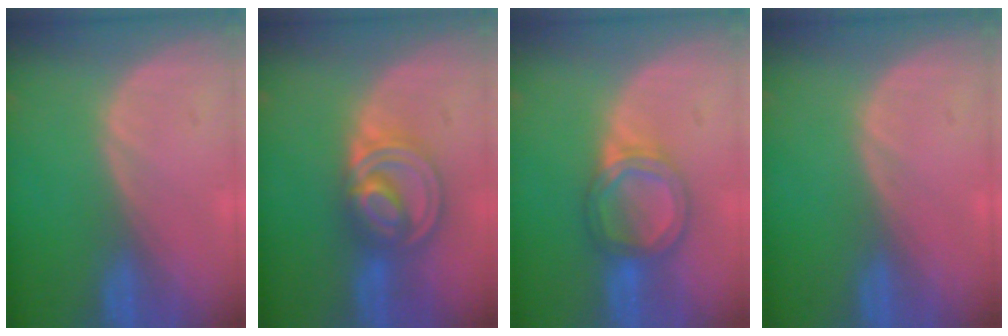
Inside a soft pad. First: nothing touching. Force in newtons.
{"total": 8.6, "press": 7.2, "slide": 4.7}
{"total": 6.1, "press": 5.6, "slide": 2.4}
{"total": 0.0}